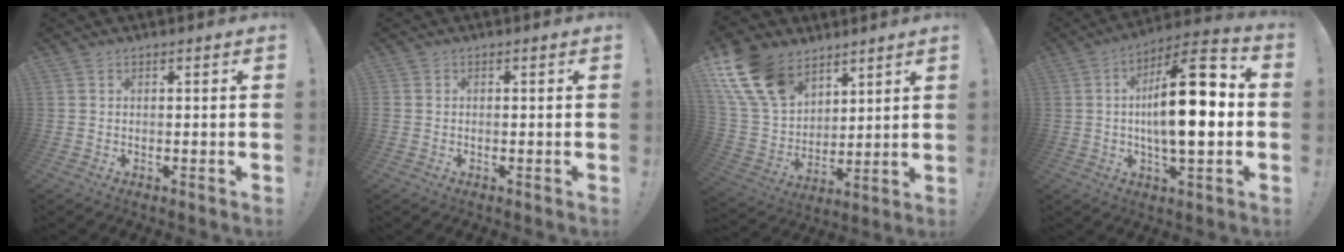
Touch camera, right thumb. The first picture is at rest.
{"total": 0.9, "force": [-0.3, 0.8, 0.2], "torque": [-0.011, 0.004, -0.002]}
{"total": 17.9, "force": [10.7, 11.5, 8.5], "torque": [-0.191, -0.055, 0.208]}
{"total": 19.5, "force": [0.1, 6.8, 18.2], "torque": [-0.291, -0.003, -0.011]}